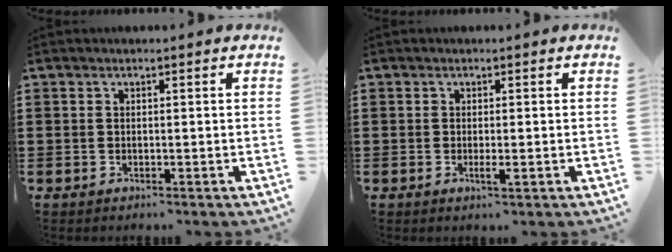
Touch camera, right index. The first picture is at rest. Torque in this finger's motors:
{"motor_torque": [0.06, -0.01, 0.02, 0.00]}